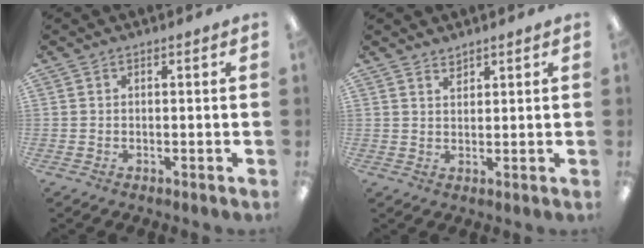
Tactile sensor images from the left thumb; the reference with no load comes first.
{"total": 2.1, "force": [2.1, 0.5, -0.1], "torque": [0.007, -0.007, 0.037]}